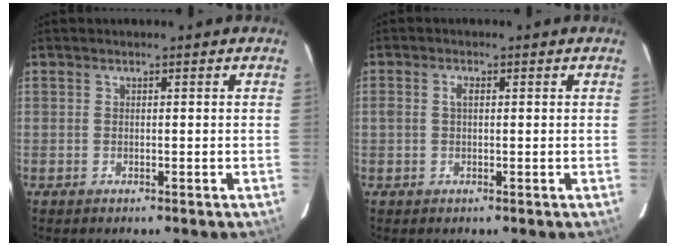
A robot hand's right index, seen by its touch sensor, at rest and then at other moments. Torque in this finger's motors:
{"motor_torque": [0.23, 0.03, 0.13, 0.04]}